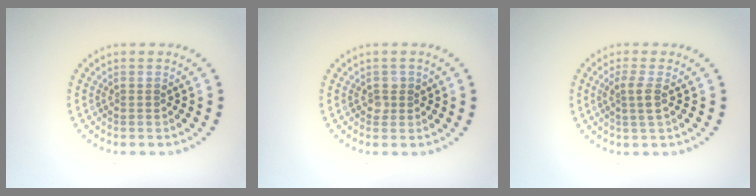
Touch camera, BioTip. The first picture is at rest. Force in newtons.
{"total": 1.0, "press": 0.9, "slide": 0.3}
{"total": 1.8, "press": 1.5, "slide": 1.0}